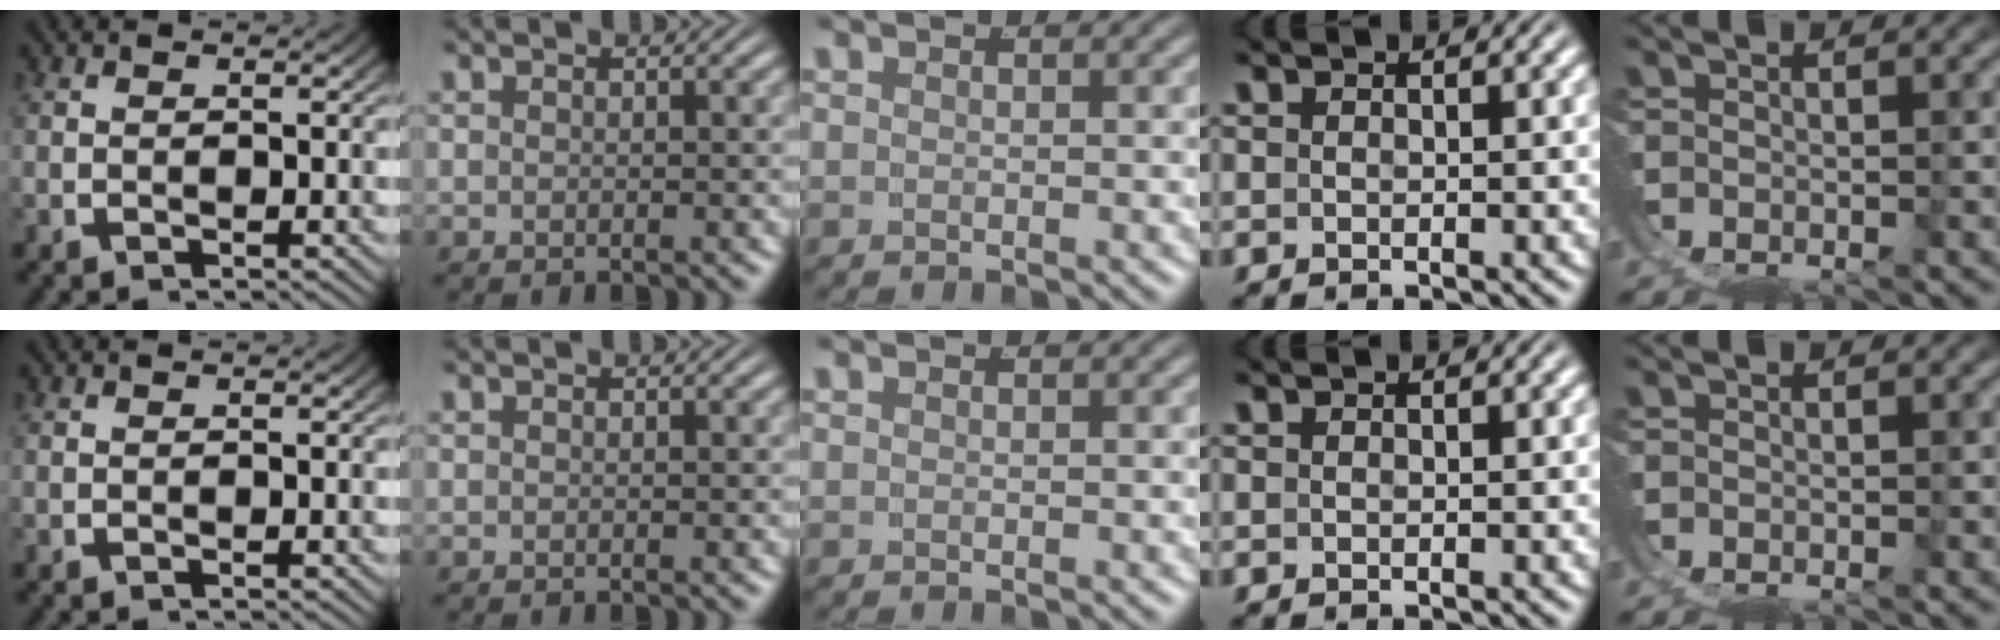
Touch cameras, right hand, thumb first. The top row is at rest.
{}